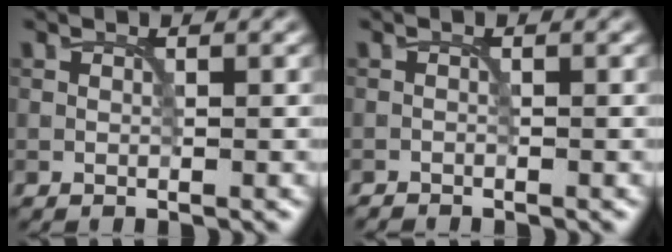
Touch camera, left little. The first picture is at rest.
{"total": 0.8, "force": [-0.8, 0.1, 0.1], "torque": [0.002, -0.001, -0.016]}